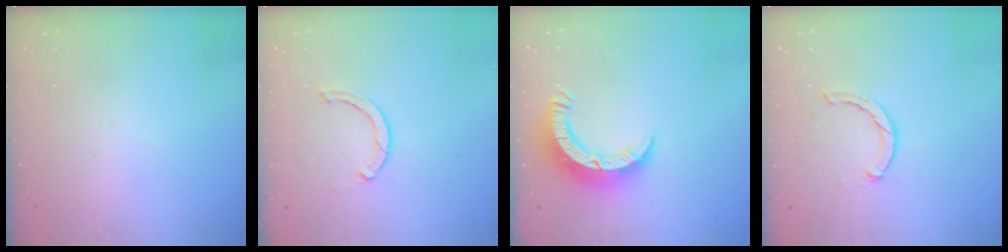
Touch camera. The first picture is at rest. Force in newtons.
{"total": 2.4, "press": 2.4, "slide": 0.0}
{"total": 7.8, "press": 7.8, "slide": 0.8}
{"total": 1.9, "press": 1.9, "slide": 0.3}